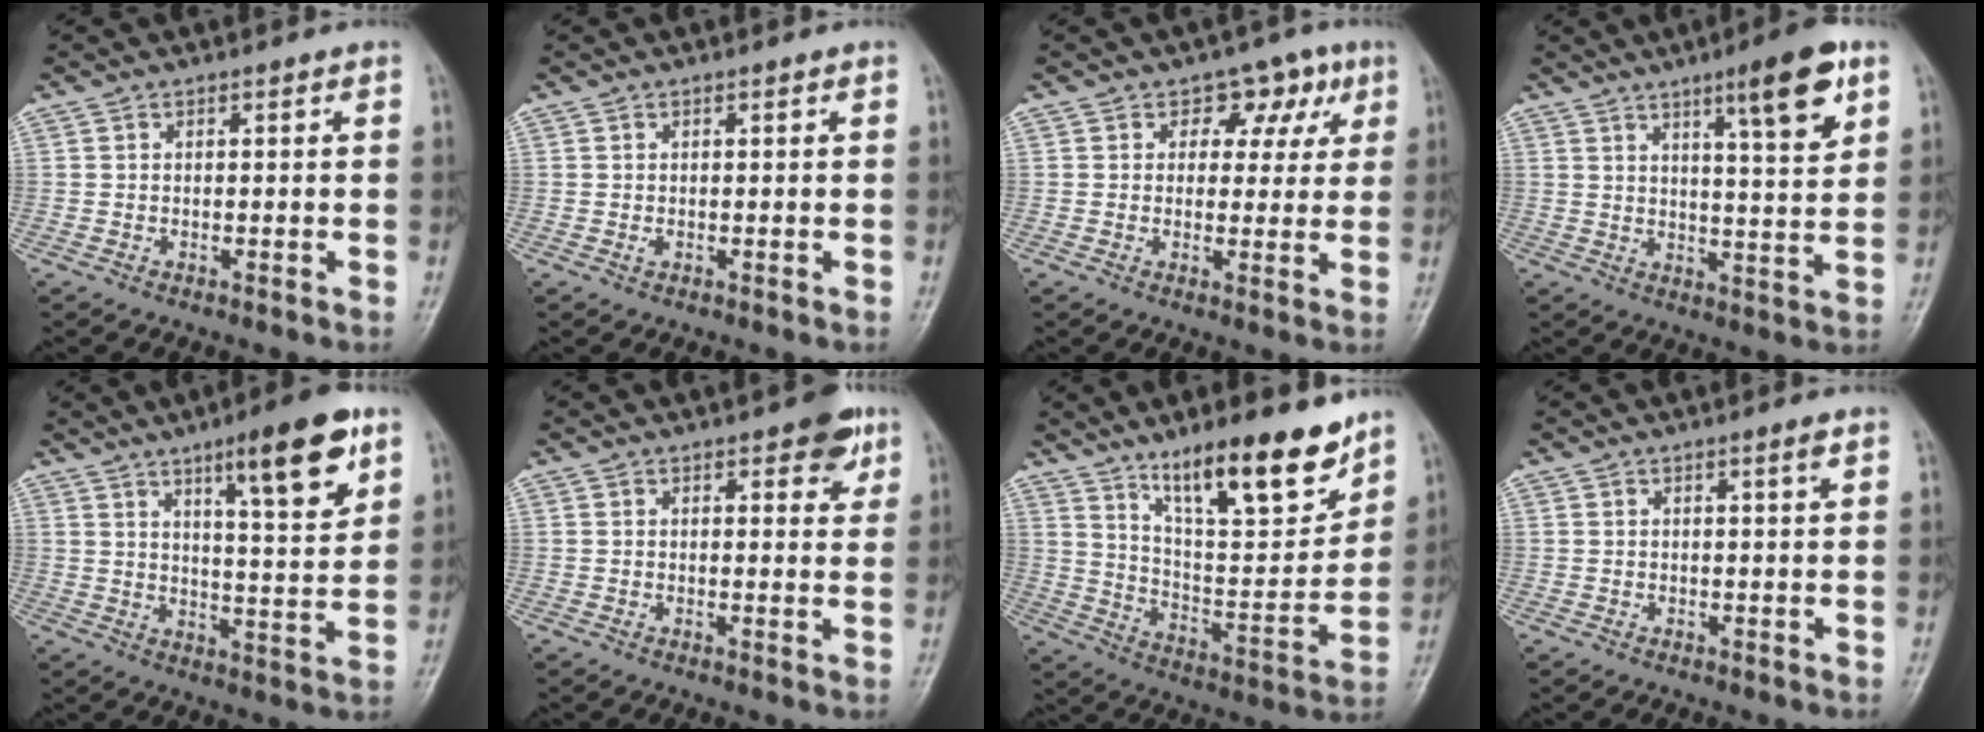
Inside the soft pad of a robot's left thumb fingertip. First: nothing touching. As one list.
[{"total": 0.5, "force": [0.1, 0.3, 0.4], "torque": [-0.004, 0.000, 0.003]}, {"total": 6.6, "force": [2.9, 4.9, 3.4], "torque": [0.004, -0.004, 0.031]}, {"total": 11.2, "force": [6.0, 1.9, 9.3], "torque": [-0.125, -0.033, 0.088]}, {"total": 13.8, "force": [7.7, 2.9, 11.1], "torque": [-0.147, -0.040, 0.114]}, {"total": 5.3, "force": [2.9, 2.3, 3.8], "torque": [-0.028, -0.010, 0.030]}, {"total": 18.4, "force": [12.7, 4.8, 12.4], "torque": [-0.161, -0.078, 0.219]}, {"total": 1.4, "force": [0.8, -0.1, 1.2], "torque": [-0.020, -0.005, 0.013]}]